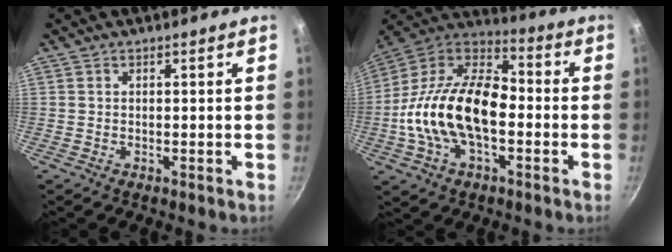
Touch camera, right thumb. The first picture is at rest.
{"total": 22.2, "force": [-3.4, 12.8, 17.8], "torque": [-0.307, 0.045, -0.079]}